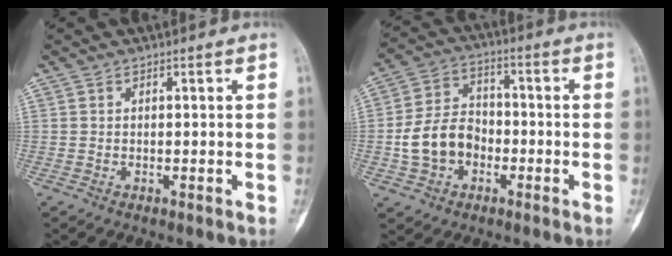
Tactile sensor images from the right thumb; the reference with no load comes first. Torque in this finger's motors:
{"motor_torque": [1.27, 1.81, 0.80, -0.36, 0.15]}